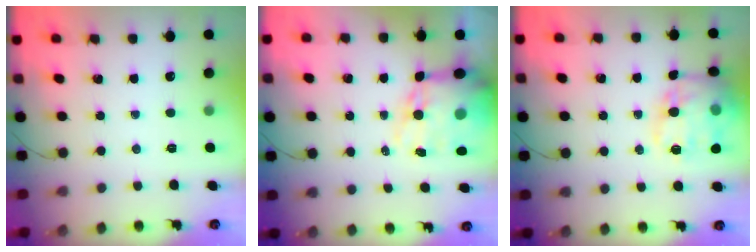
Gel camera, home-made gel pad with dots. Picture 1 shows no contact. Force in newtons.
{"total": 15.8, "press": 15.4, "slide": 3.5}
{"total": 19.3, "press": 19.1, "slide": 2.5}